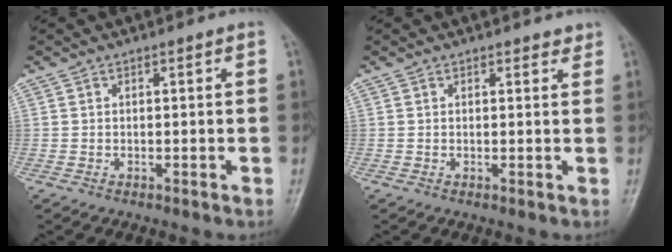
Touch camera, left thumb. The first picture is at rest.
{"total": 1.4, "force": [1.2, 0.7, 0.3], "torque": [0.007, -0.007, 0.011]}